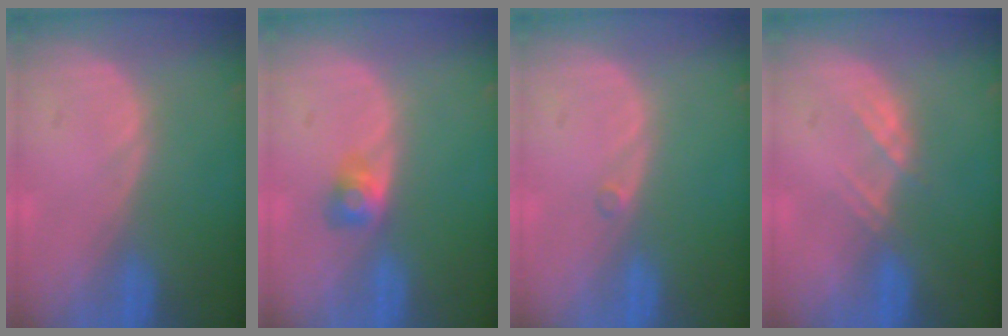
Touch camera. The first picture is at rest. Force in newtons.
{"total": 2.6, "press": 2.4, "slide": 0.9}
{"total": 0.5, "press": 0.5, "slide": 0.2}
{"total": 2.3, "press": 2.1, "slide": 0.7}